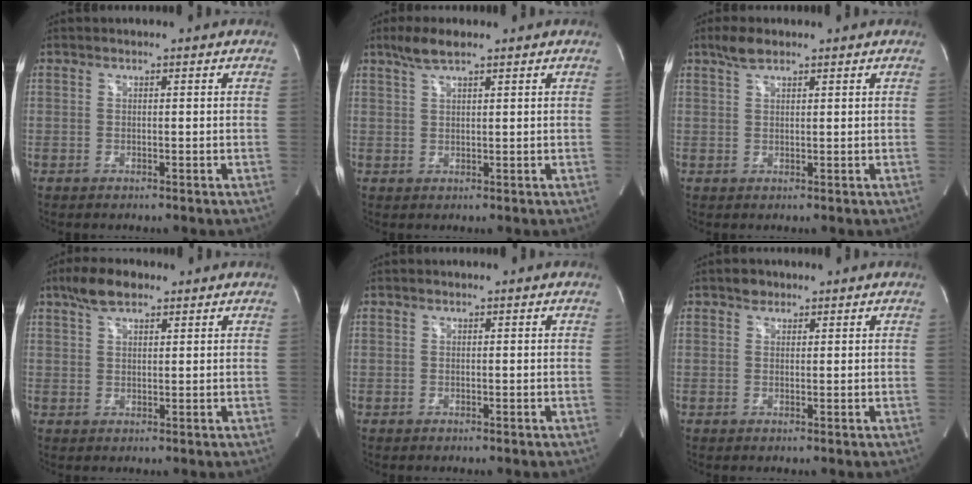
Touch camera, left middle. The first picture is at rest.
{"total": 3.7, "force": [2.7, 0.6, 2.5], "torque": [-0.057, 0.011, 0.056]}
{"total": 2.8, "force": [2.1, 0.9, 1.6], "torque": [-0.038, 0.010, 0.042]}
{"total": 5.0, "force": [3.5, 1.9, 3.0], "torque": [-0.063, 0.017, 0.066]}
{"total": 0.0}
{"total": 1.5, "force": [1.0, 1.1, 0.2], "torque": [-0.001, 0.003, 0.014]}